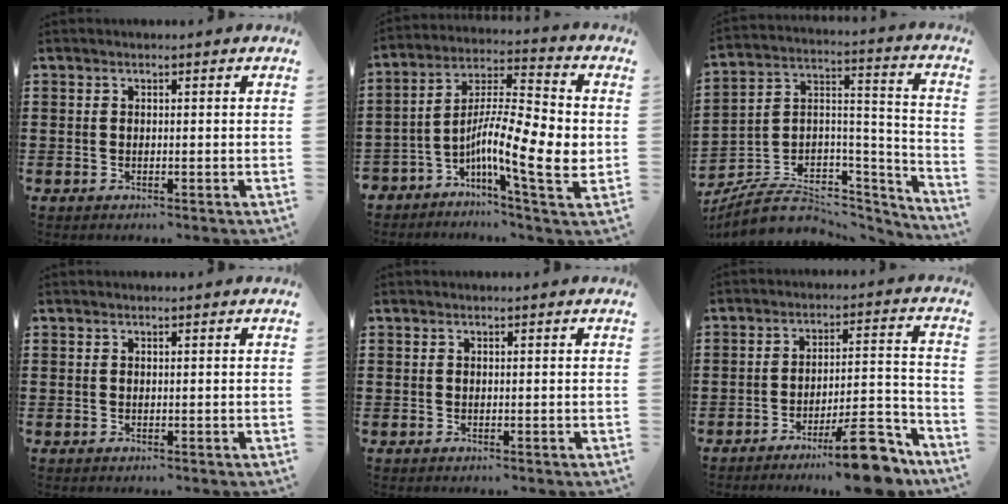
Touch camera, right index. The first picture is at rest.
{"total": 11.4, "force": [-2.6, 2.6, 10.7], "torque": [-0.208, -0.012, -0.050]}
{"total": 6.8, "force": [-4.8, 4.0, 2.6], "torque": [-0.062, 0.004, -0.092]}
{"total": 0.0}
{"total": 0.0}
{"total": 12.2, "force": [-9.0, 2.2, 7.8], "torque": [-0.099, 0.034, -0.158]}